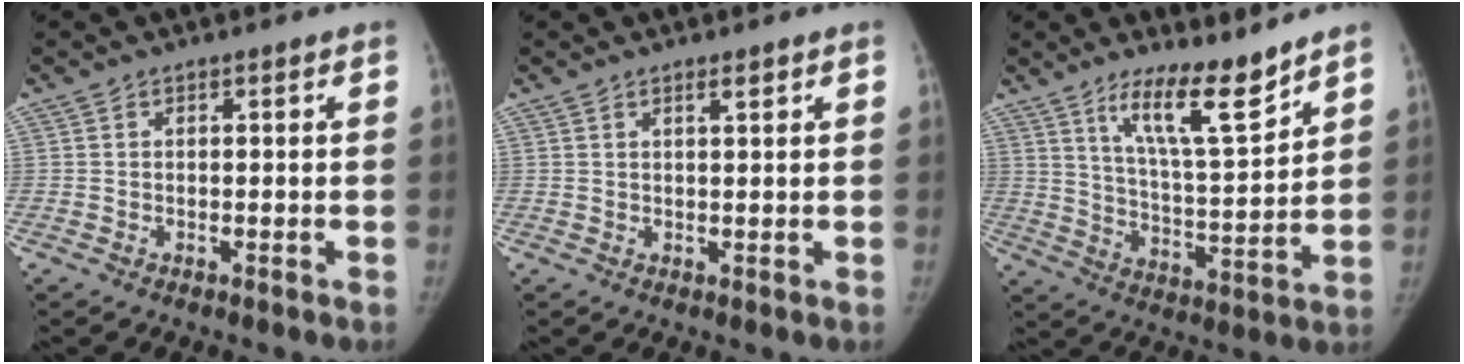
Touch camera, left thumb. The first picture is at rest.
{"total": 1.3, "force": [0.9, 0.2, 1.0], "torque": [-0.014, -0.005, 0.015]}
{"total": 12.1, "force": [8.8, 2.0, 8.0], "torque": [-0.121, -0.073, 0.158]}